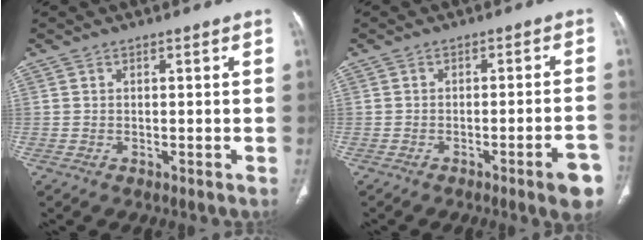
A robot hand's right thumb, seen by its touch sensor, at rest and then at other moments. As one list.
[{"total": 6.6, "force": [-3.6, 0.7, 5.5], "torque": [-0.065, 0.017, -0.044]}]